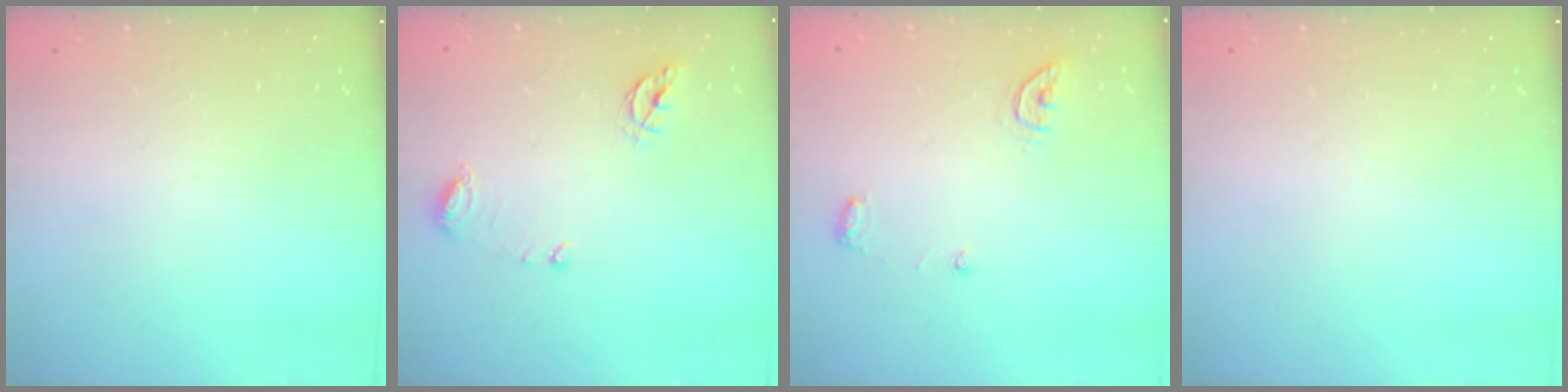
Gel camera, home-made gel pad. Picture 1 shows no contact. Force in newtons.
{"total": 7.9, "press": 7.8, "slide": 0.9}
{"total": 5.5, "press": 5.5, "slide": 0.2}
{"total": 0.0}